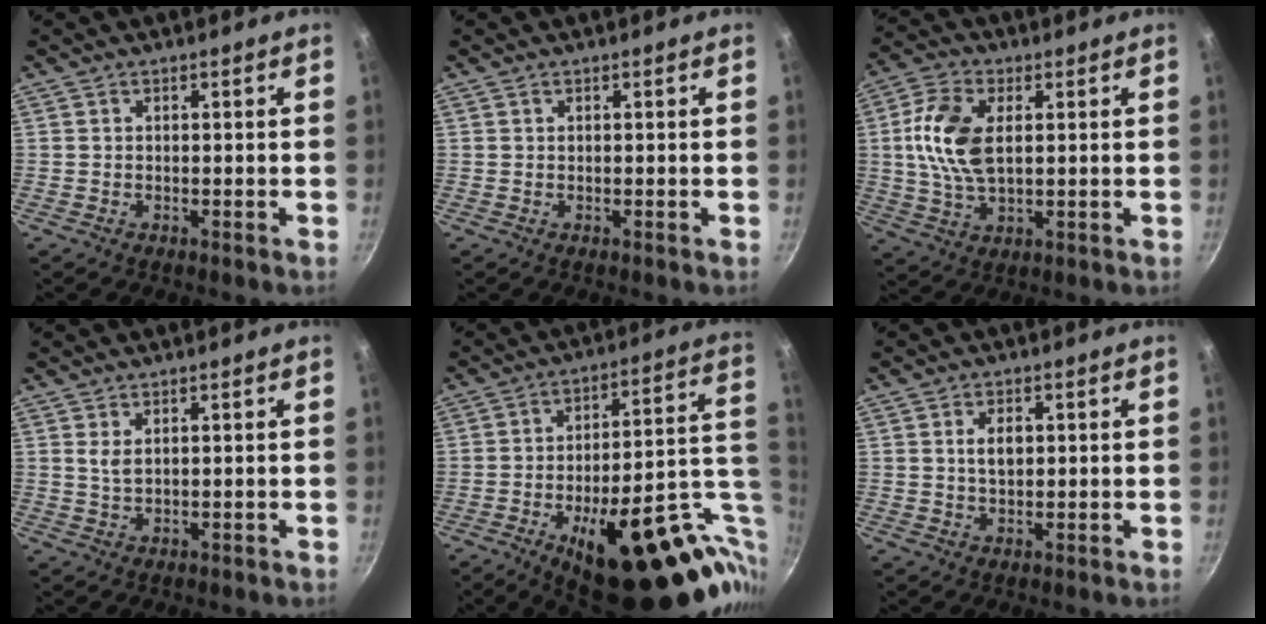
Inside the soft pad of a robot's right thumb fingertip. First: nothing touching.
{"total": 0.0}
{"total": 11.6, "force": [1.9, 6.6, 9.4], "torque": [-0.180, 0.007, 0.032]}
{"total": 2.2, "force": [0.9, 1.0, 1.8], "torque": [-0.033, -0.008, 0.019]}
{"total": 31.4, "force": [-8.7, 12.8, 27.3], "torque": [-0.328, 0.022, -0.108]}
{"total": 3.7, "force": [0.7, 2.3, 2.9], "torque": [-0.039, 0.000, 0.014]}